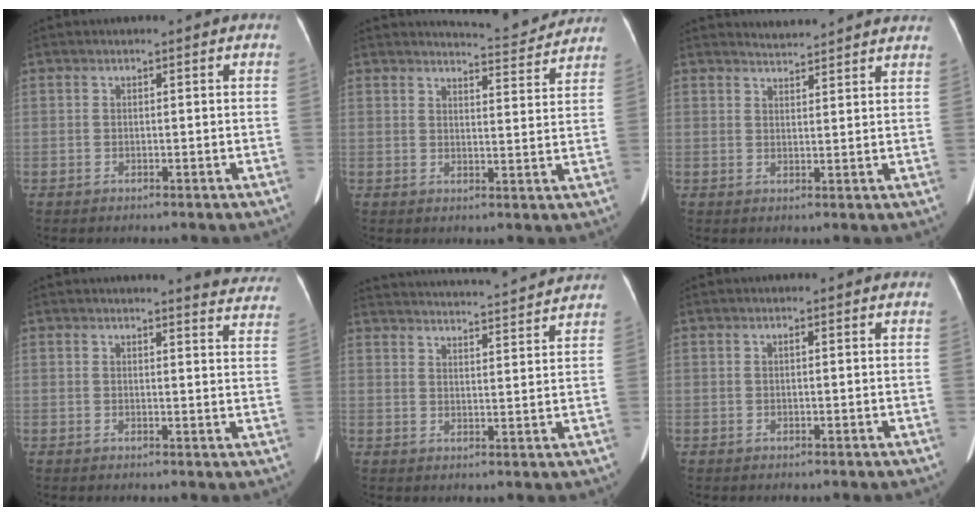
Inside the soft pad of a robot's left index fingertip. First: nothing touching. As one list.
[{"total": 7.1, "force": [7.0, 0.2, 0.5], "torque": [-0.015, -0.012, 0.085]}, {"total": 6.3, "force": [6.3, 0.1, 0.9], "torque": [-0.018, 0.012, 0.068]}, {"total": 8.6, "force": [8.5, 0.8, 1.2], "torque": [0.012, -0.051, 0.062]}, {"total": 19.2, "force": [18.5, 0.5, 5.2], "torque": [-0.086, 0.007, 0.250]}, {"total": 0.7, "force": [0.2, 0.0, 0.6], "torque": [-0.015, -0.002, 0.004]}]